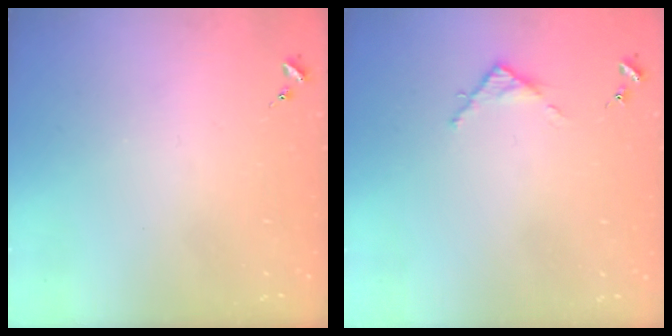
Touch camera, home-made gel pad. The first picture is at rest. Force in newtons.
{"total": 3.3, "press": 3.2, "slide": 0.3}